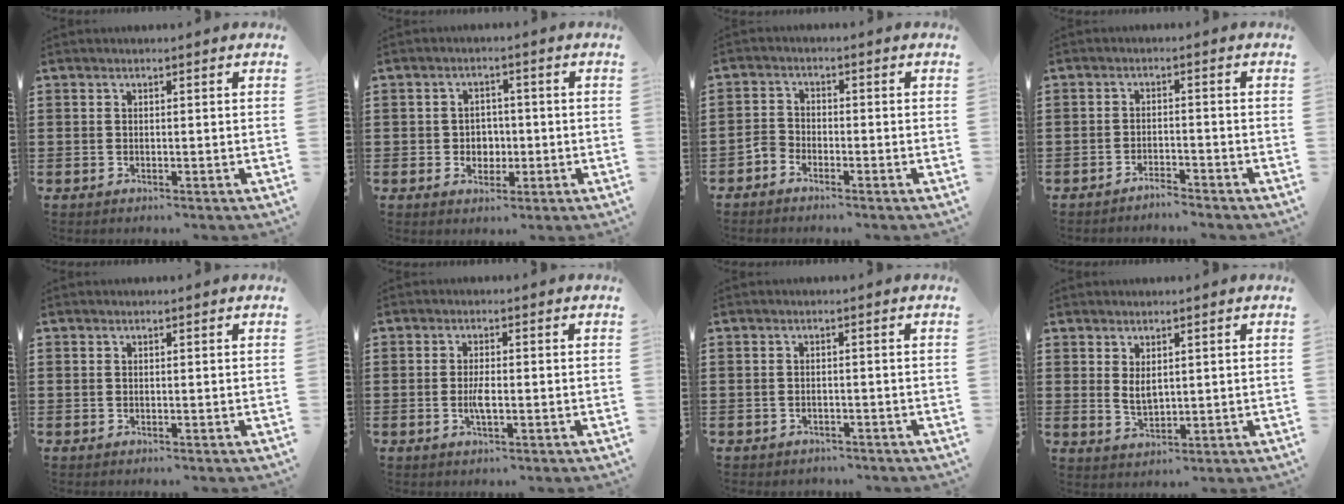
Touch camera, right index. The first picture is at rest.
{"total": 3.0, "force": [-0.4, 2.8, 0.9], "torque": [-0.020, 0.005, -0.014]}
{"total": 2.4, "force": [-2.0, 1.2, 0.7], "torque": [-0.031, 0.001, -0.045]}
{"total": 2.1, "force": [-2.1, -0.1, 0.2], "torque": [-0.009, 0.000, -0.045]}
{"total": 0.0}
{"total": 2.9, "force": [-0.6, 0.8, 2.7], "torque": [-0.054, -0.001, -0.012]}
{"total": 1.1, "force": [-1.0, 0.5, -0.1], "torque": [-0.002, 0.002, -0.024]}
{"total": 2.5, "force": [1.1, 1.3, 1.9], "torque": [-0.030, 0.000, 0.019]}